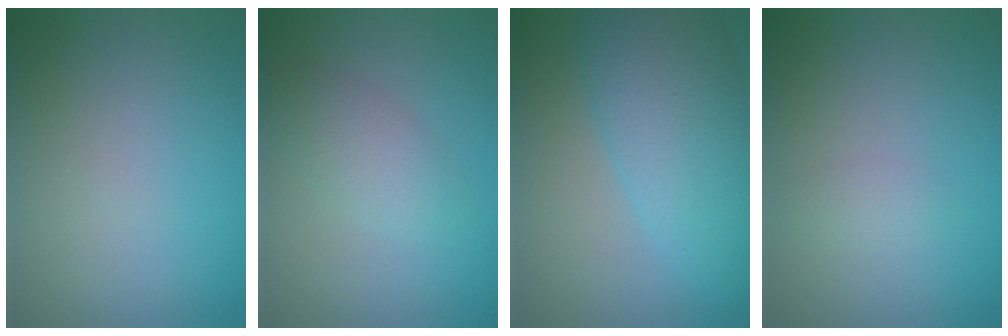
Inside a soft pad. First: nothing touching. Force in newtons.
{"total": 2.7, "press": 2.7, "slide": 0.1}
{"total": 7.9, "press": 7.9, "slide": 0.2}
{"total": 1.0, "press": 1.0, "slide": 0.0}